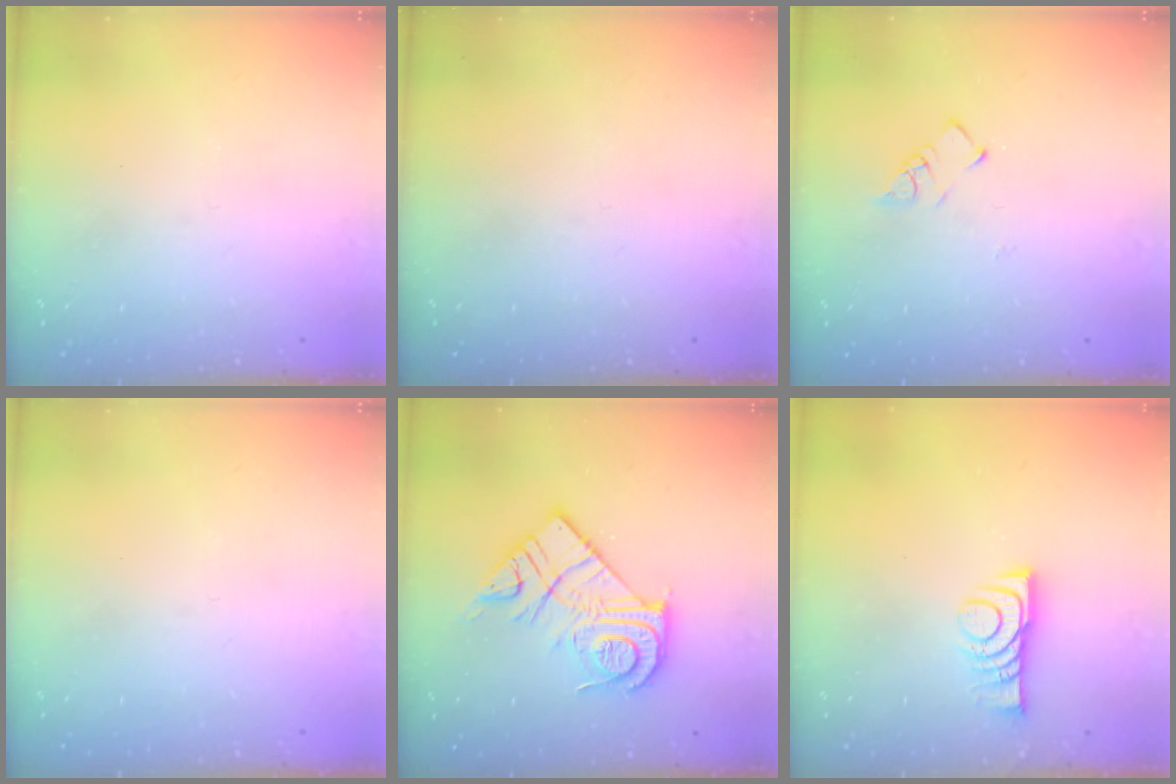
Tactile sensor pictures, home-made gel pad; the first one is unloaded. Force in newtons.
{"total": 0.0}
{"total": 2.9, "press": 2.9, "slide": 0.0}
{"total": 0.0}
{"total": 17.8, "press": 17.7, "slide": 1.4}
{"total": 8.6, "press": 8.5, "slide": 0.8}